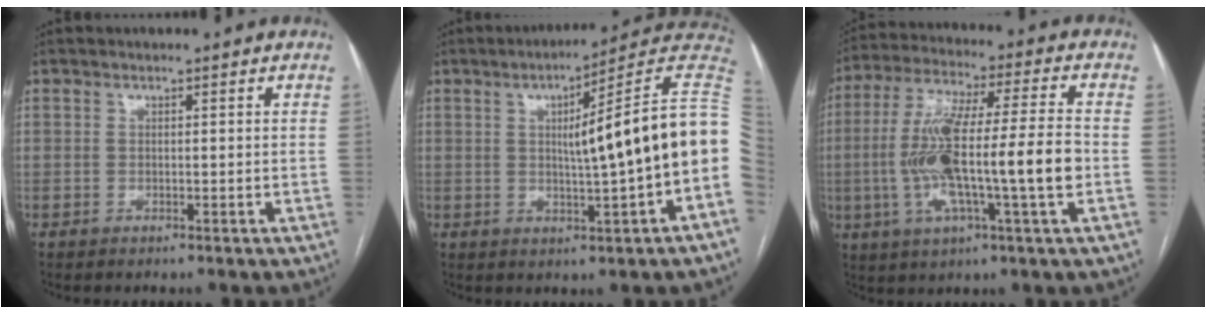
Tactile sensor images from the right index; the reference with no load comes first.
{"total": 15.6, "force": [1.1, -0.9, 15.5], "torque": [-0.193, 0.026, 0.008]}
{"total": 17.0, "force": [-2.5, 1.1, 16.7], "torque": [-0.322, 0.009, -0.047]}